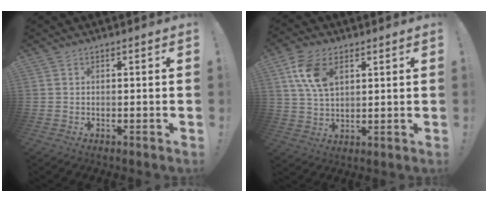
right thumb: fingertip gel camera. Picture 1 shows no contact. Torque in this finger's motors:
{"motor_torque": [0.45, 0.58, 0.30, 0.37, 0.07]}